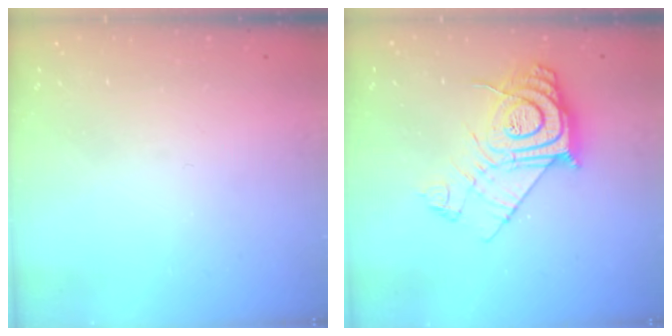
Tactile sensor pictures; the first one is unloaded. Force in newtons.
{"total": 14.6, "press": 14.5, "slide": 1.2}